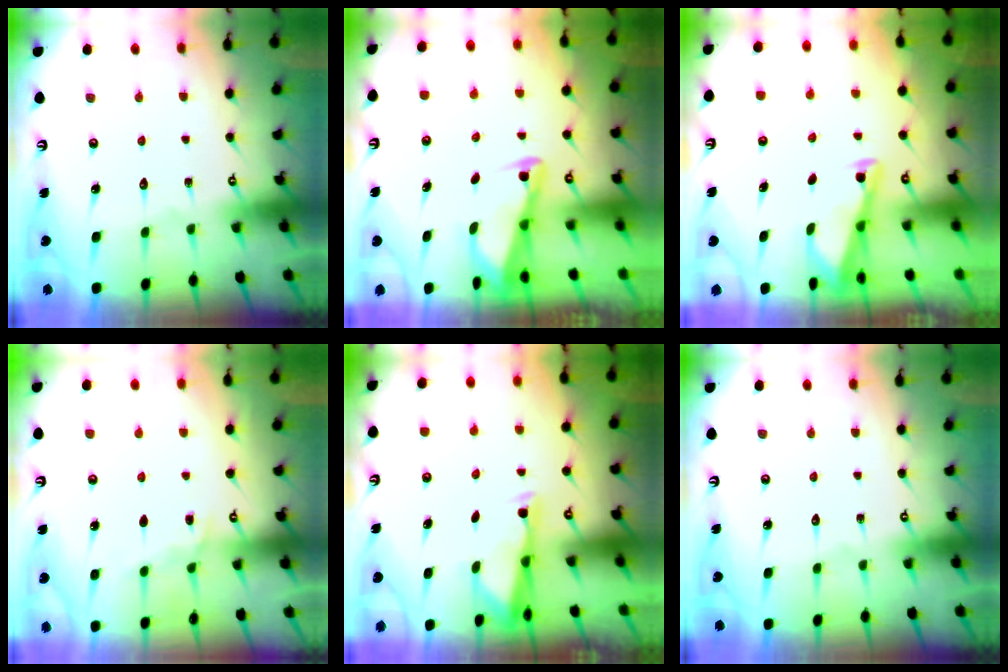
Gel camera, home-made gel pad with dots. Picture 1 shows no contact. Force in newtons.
{"total": 2.8, "press": 2.8, "slide": 0.3}
{"total": 3.0, "press": 2.9, "slide": 0.4}
{"total": 6.6, "press": 6.6, "slide": 0.4}
{"total": 3.0, "press": 2.9, "slide": 0.5}
{"total": 0.0}